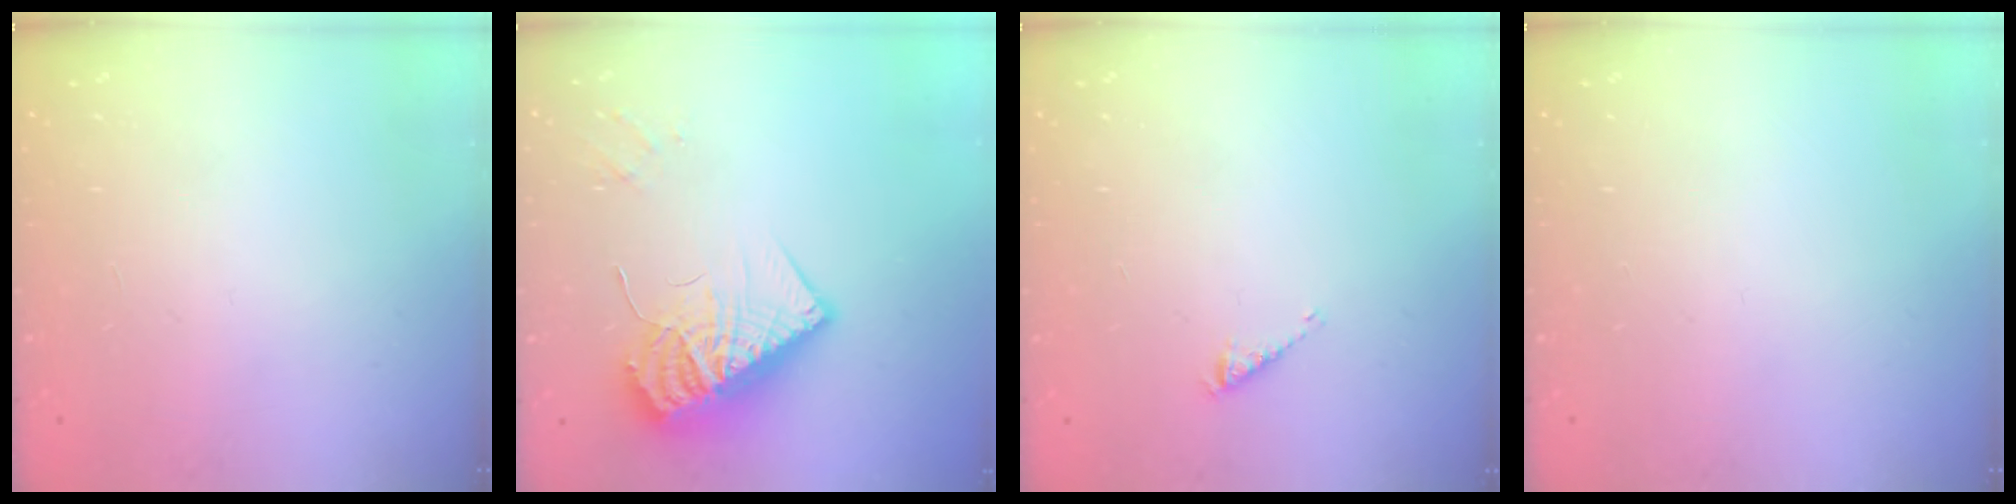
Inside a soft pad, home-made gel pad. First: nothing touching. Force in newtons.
{"total": 14.4, "press": 14.4, "slide": 1.1}
{"total": 2.8, "press": 2.8, "slide": 0.4}
{"total": 0.0}